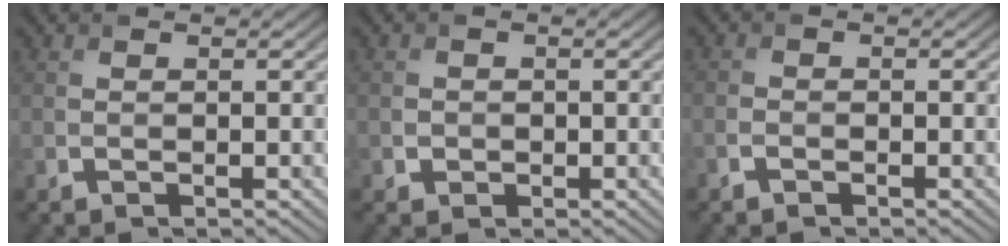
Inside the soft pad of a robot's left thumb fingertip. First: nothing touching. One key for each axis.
{"total": 1.2, "fx": -0.1, "fy": 1.1, "fz": 0.2, "tx": 0.004, "ty": 0.001, "tz": 0.000}
{"total": 0.9, "fx": -0.7, "fy": 0.4, "fz": 0.4, "tx": -0.006, "ty": 0.002, "tz": -0.021}